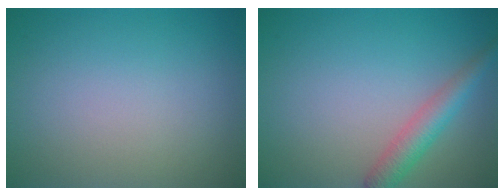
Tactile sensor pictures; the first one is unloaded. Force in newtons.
{"total": 3.1, "press": 3.1, "slide": 0.1}